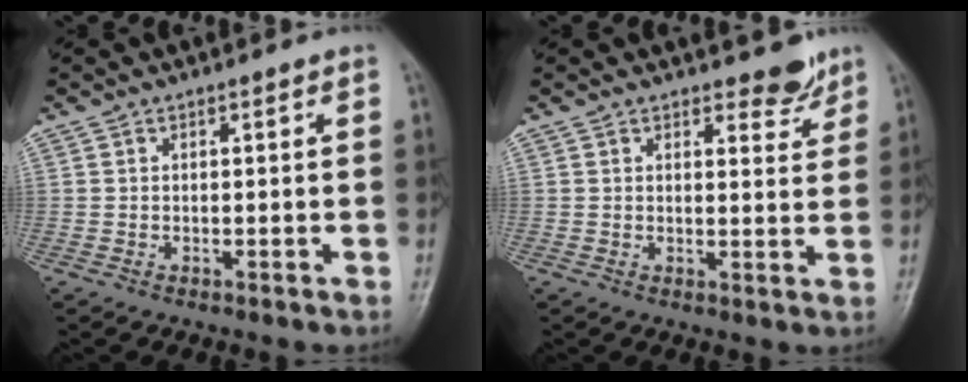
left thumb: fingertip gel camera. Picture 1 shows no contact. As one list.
[{"total": 3.5, "force": [3.1, 1.5, 1.0], "torque": [0.006, -0.025, 0.040]}]